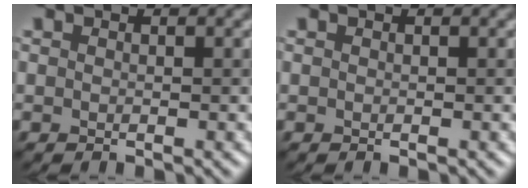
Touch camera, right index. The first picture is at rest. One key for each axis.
{"total": 0.0}